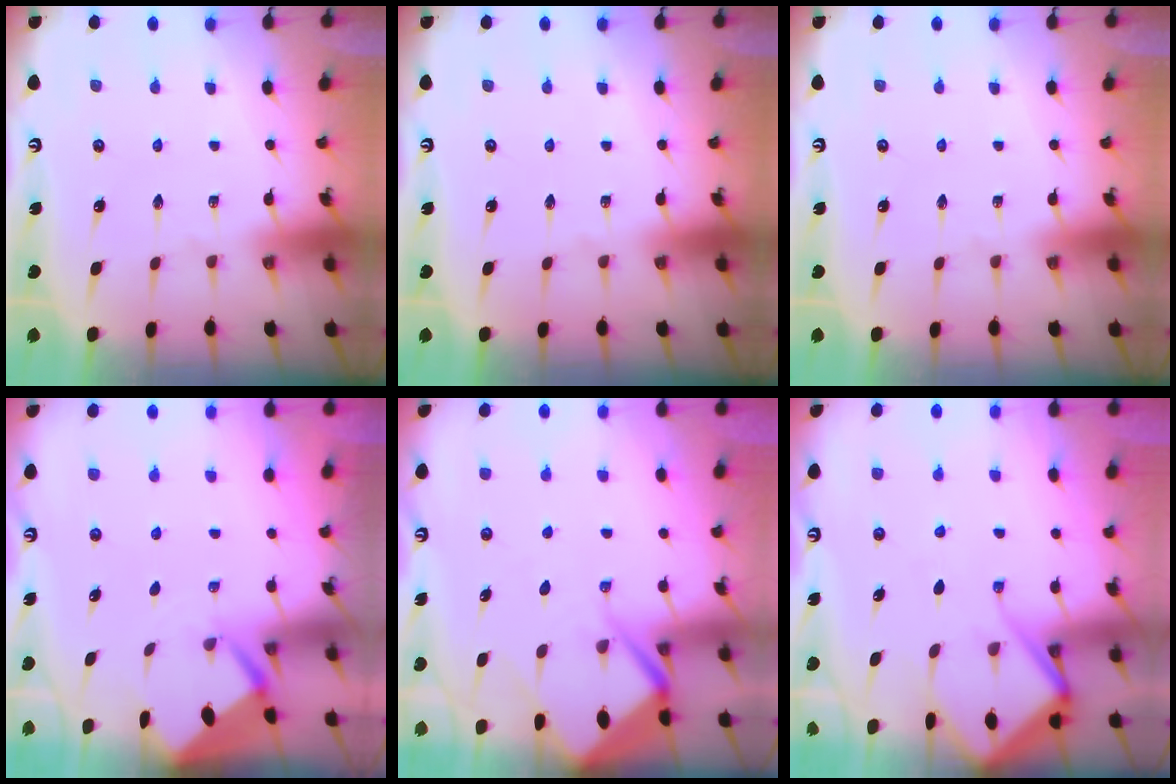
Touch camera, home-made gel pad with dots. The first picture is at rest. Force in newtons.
{"total": 0.0}
{"total": 0.0}
{"total": 1.9, "press": 1.9, "slide": 0.1}
{"total": 7.8, "press": 7.7, "slide": 0.8}
{"total": 7.7, "press": 7.7, "slide": 0.7}